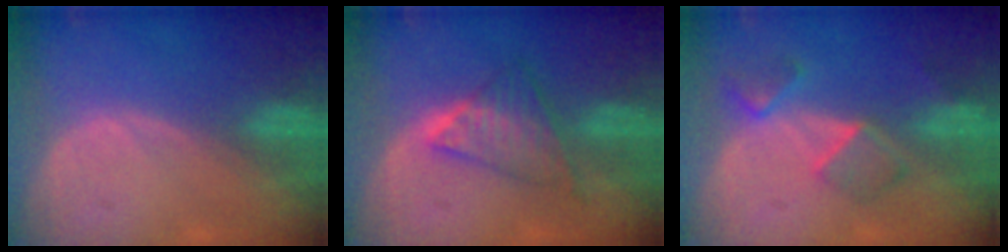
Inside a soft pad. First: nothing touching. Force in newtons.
{"total": 6.1, "press": 6.0, "slide": 1.0}
{"total": 5.6, "press": 5.1, "slide": 2.2}